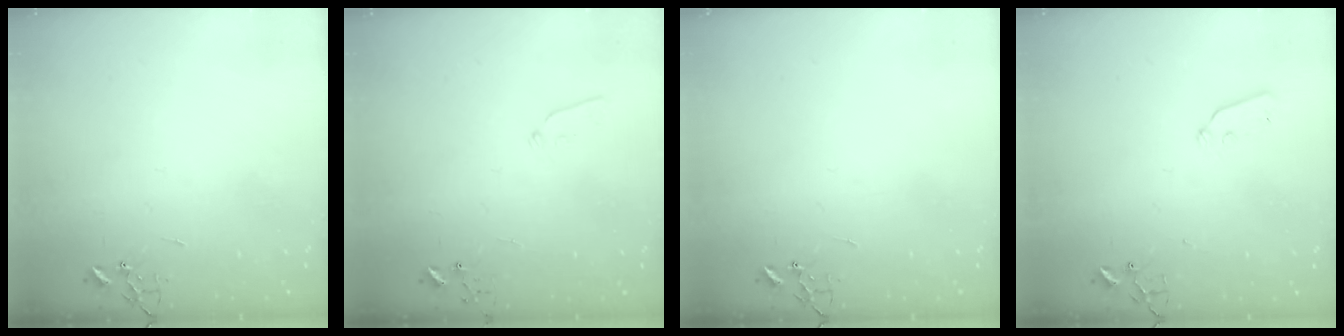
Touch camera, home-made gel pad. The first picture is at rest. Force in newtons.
{"total": 4.8, "press": 4.7, "slide": 1.0}
{"total": 0.0}
{"total": 3.3, "press": 3.3, "slide": 0.4}